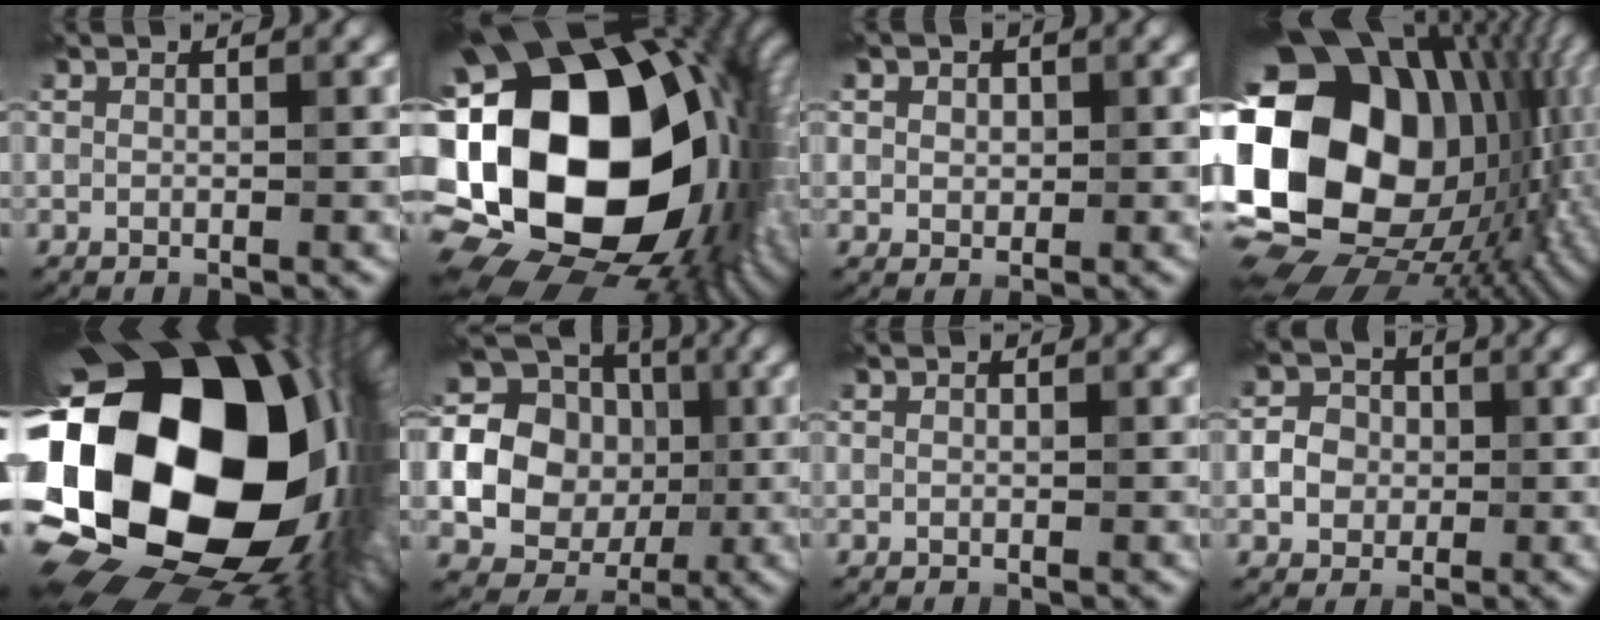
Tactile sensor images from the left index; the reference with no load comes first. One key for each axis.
{"total": 23.5, "fx": 1.2, "fy": 16.7, "fz": 16.6, "tx": -0.316, "ty": -0.025, "tz": 0.011}
{"total": 1.7, "fx": 0.7, "fy": 1.5, "fz": 0.5, "tx": -0.001, "ty": 0.006, "tz": 0.007}
{"total": 22.7, "fx": -0.3, "fy": 17.1, "fz": 15.0, "tx": -0.308, "ty": -0.037, "tz": 0.003}
{"total": 23.6, "fx": -1.4, "fy": 16.4, "fz": 16.9, "tx": -0.330, "ty": -0.060, "tz": -0.024}
{"total": 21.3, "fx": 0.8, "fy": 19.9, "fz": 7.5, "tx": -0.167, "ty": 0.008, "tz": -0.025}
{"total": 0.0}
{"total": 2.7, "fx": -0.3, "fy": 2.5, "fz": 1.0, "tx": -0.013, "ty": 0.002, "tz": -0.009}